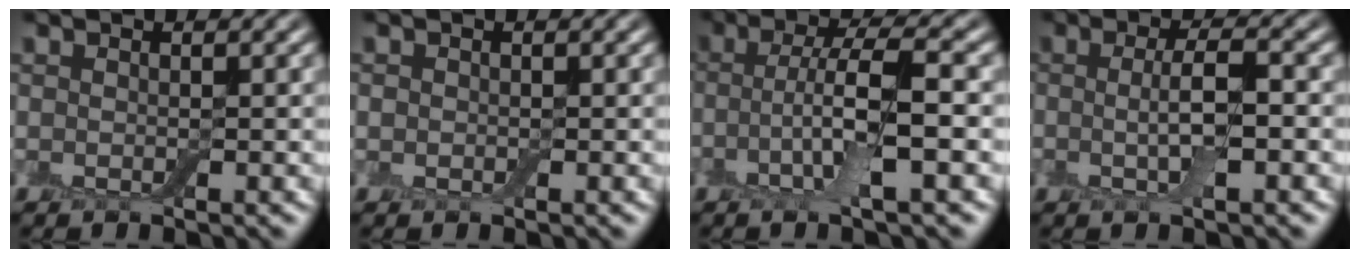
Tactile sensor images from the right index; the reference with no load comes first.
{"total": 0.6, "force": [-0.1, 0.6, 0.1], "torque": [0.002, -0.003, -0.002]}
{"total": 5.3, "force": [-0.9, 1.0, 5.1], "torque": [-0.100, 0.002, -0.020]}
{"total": 3.7, "force": [-0.4, 0.9, 3.5], "torque": [-0.066, -0.005, -0.007]}